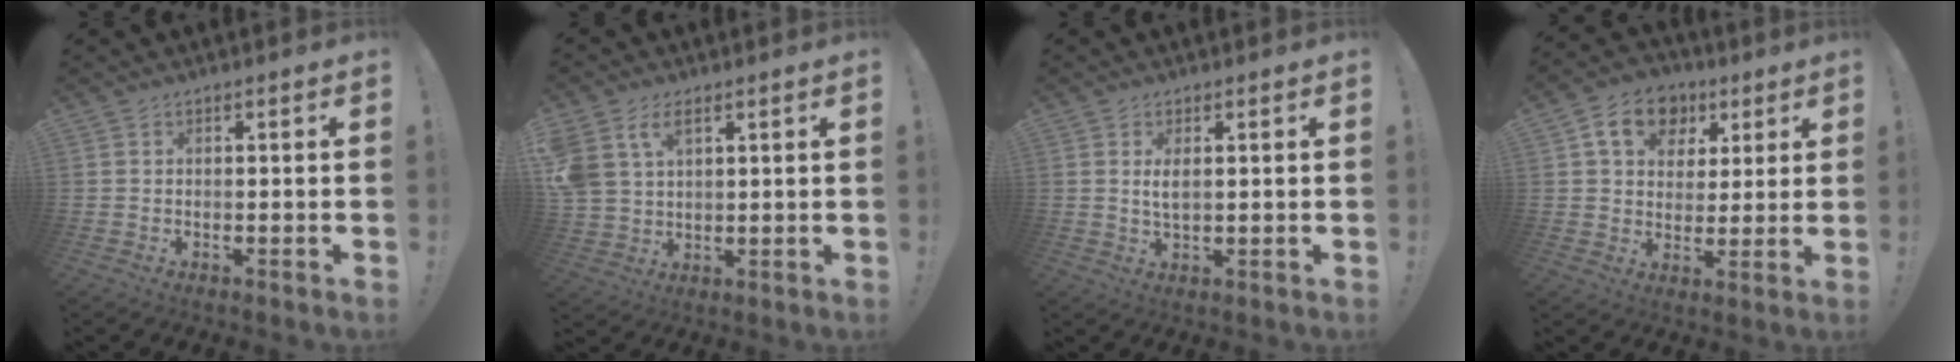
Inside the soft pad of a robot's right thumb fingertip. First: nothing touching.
{"total": 8.5, "force": [4.6, 5.5, 4.7], "torque": [-0.101, -0.016, 0.091]}
{"total": 3.1, "force": [0.9, 1.1, 2.8], "torque": [-0.046, -0.005, 0.012]}
{"total": 13.0, "force": [5.8, 9.9, 6.1], "torque": [-0.083, -0.018, 0.111]}